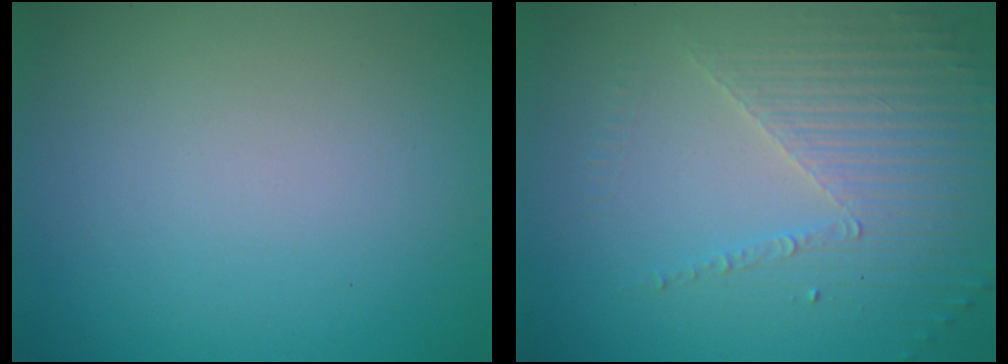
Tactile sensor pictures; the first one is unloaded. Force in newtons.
{"total": 3.6, "press": 3.3, "slide": 1.5}